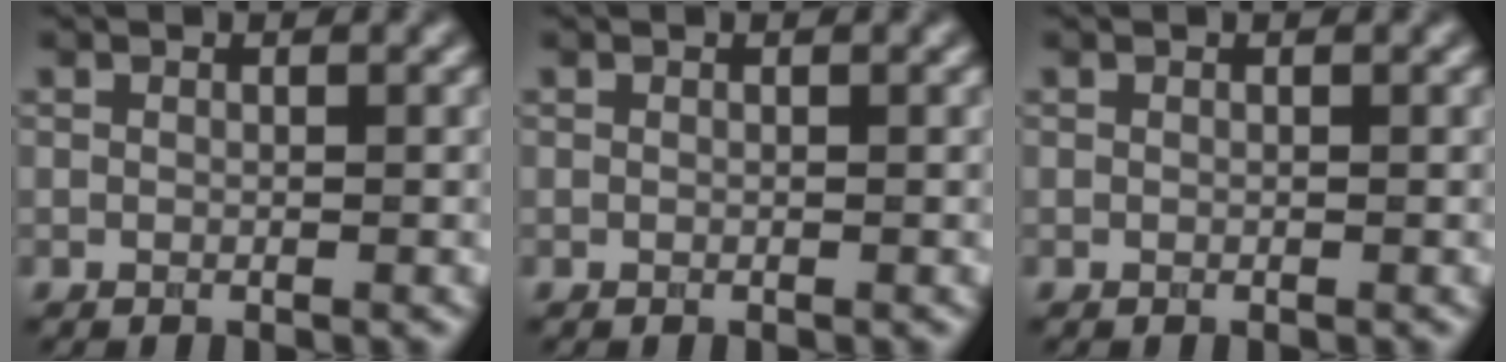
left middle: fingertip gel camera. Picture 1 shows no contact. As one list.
[{"total": 0.0}, {"total": 0.0}]